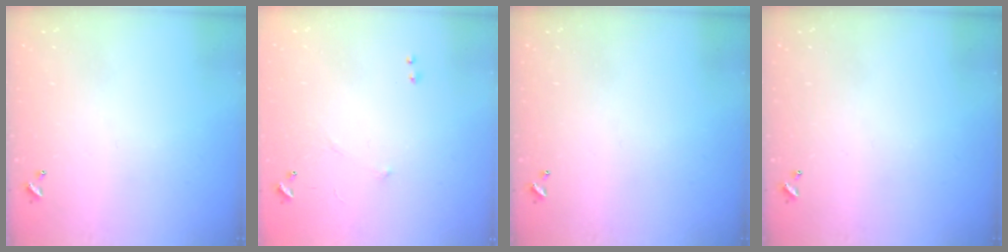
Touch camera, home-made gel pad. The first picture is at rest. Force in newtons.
{"total": 6.2, "press": 6.1, "slide": 1.0}
{"total": 0.0}
{"total": 0.0}